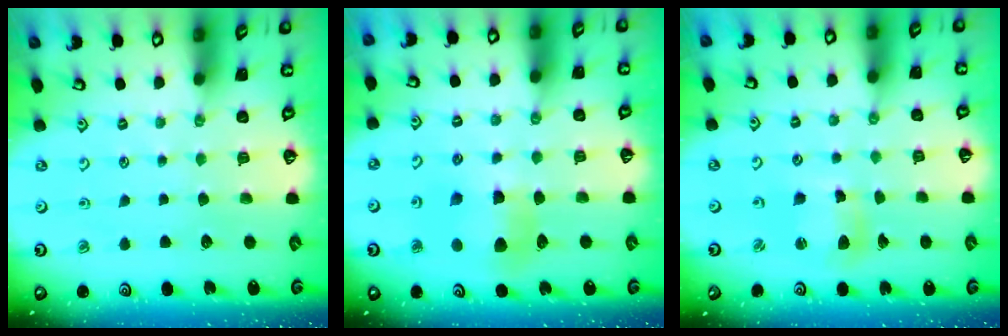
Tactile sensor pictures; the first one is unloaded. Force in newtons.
{"total": 8.2, "press": 8.1, "slide": 1.1}
{"total": 8.2, "press": 8.1, "slide": 1.3}